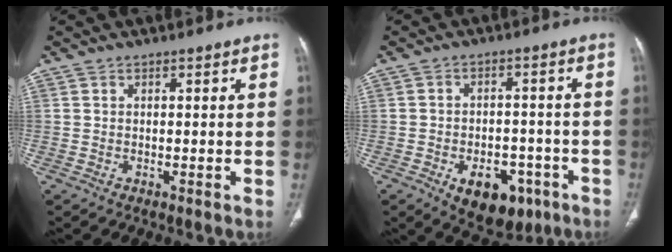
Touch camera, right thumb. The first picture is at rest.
{"total": 11.4, "force": [-5.6, 7.0, 7.0], "torque": [-0.067, 0.029, -0.067]}